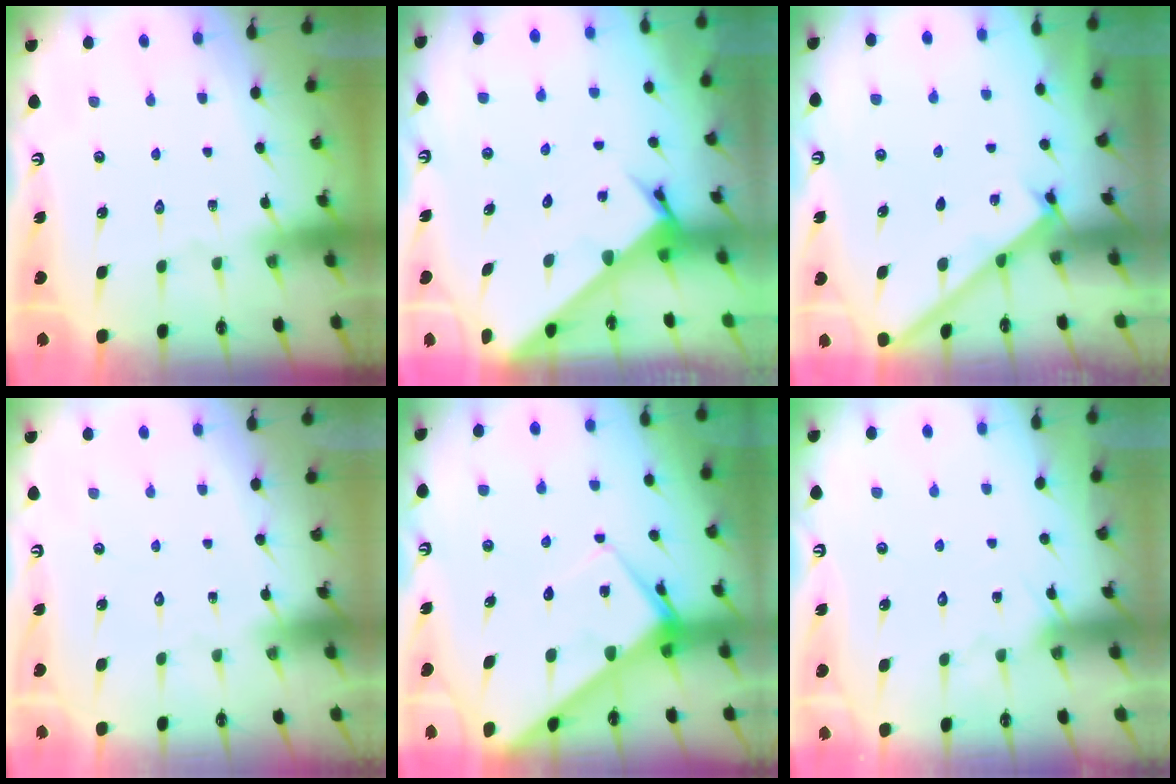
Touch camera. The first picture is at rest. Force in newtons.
{"total": 3.4, "press": 3.4, "slide": 0.2}
{"total": 3.1, "press": 3.1, "slide": 0.1}
{"total": 1.7, "press": 1.6, "slide": 0.2}
{"total": 6.8, "press": 6.8, "slide": 0.6}
{"total": 4.5, "press": 4.5, "slide": 0.4}